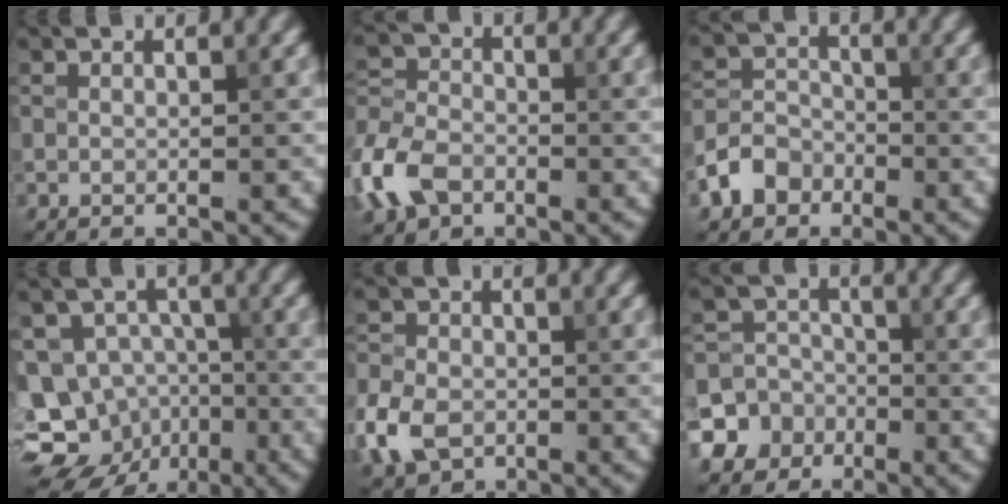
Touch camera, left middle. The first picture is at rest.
{"total": 6.2, "force": [-3.2, 4.3, 3.3], "torque": [-0.078, 0.000, -0.079]}
{"total": 3.7, "force": [-2.2, 2.8, 1.3], "torque": [-0.026, 0.004, -0.047]}
{"total": 13.8, "force": [-6.5, 11.3, 4.4], "torque": [-0.090, -0.009, -0.096]}
{"total": 5.6, "force": [-2.1, 4.1, 3.2], "torque": [-0.078, -0.010, -0.049]}
{"total": 9.1, "force": [-4.1, 8.0, 1.3], "torque": [-0.035, -0.013, -0.096]}